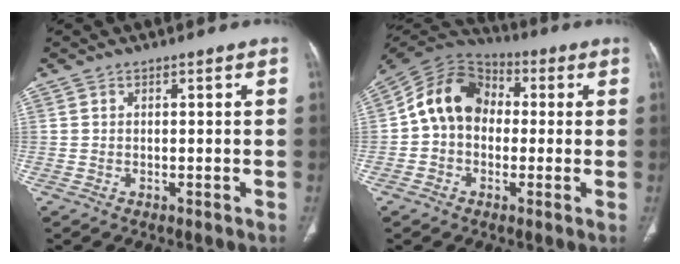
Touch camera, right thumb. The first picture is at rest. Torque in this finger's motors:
{"motor_torque": [-0.38, 0.70, 0.93, -0.03, 0.10]}